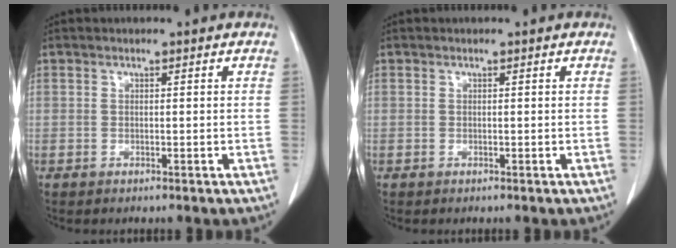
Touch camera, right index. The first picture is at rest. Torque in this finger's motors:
{"motor_torque": [0.00, 0.00, 0.00, 0.00]}